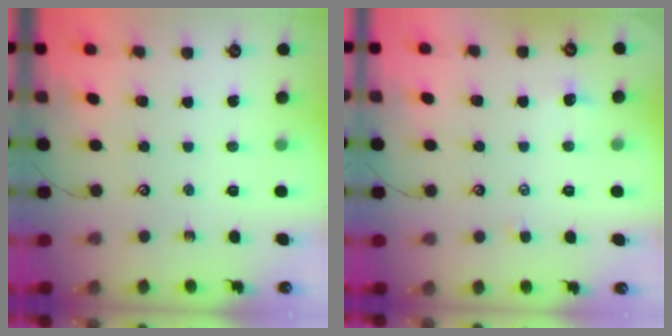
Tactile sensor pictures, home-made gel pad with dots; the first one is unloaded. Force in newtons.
{"total": 1.6, "press": 1.6, "slide": 0.2}